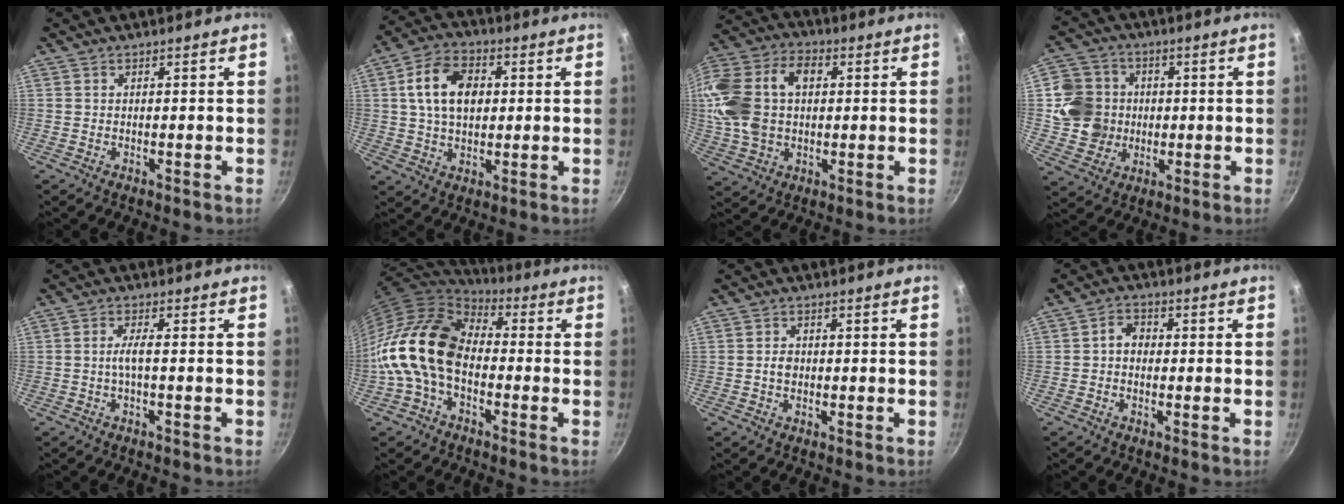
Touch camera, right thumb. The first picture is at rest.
{"total": 11.9, "force": [2.1, 8.1, 8.5], "torque": [-0.130, 0.011, 0.029]}
{"total": 20.2, "force": [2.7, 14.1, 14.2], "torque": [-0.284, 0.032, 0.042]}
{"total": 11.1, "force": [0.6, 10.5, 3.7], "torque": [-0.038, 0.009, 0.011]}
{"total": 2.6, "force": [-0.6, 0.3, 2.5], "torque": [-0.057, 0.009, -0.015]}
{"total": 16.0, "force": [-2.6, 10.8, 11.5], "torque": [-0.190, 0.042, -0.071]}
{"total": 2.2, "force": [-0.3, 1.7, 1.3], "torque": [-0.017, 0.007, -0.005]}
{"total": 3.5, "force": [-0.1, 2.8, 2.0], "torque": [-0.020, 0.011, -0.010]}